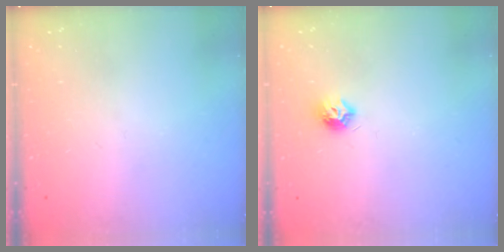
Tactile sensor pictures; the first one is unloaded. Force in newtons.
{"total": 6.5, "press": 6.5, "slide": 0.3}